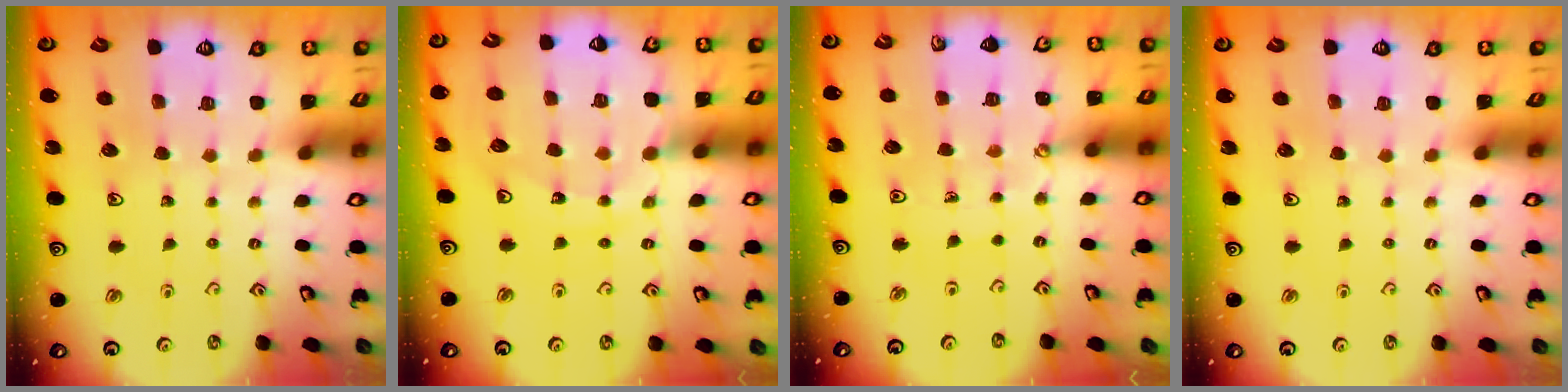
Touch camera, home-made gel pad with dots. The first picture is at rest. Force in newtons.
{"total": 12.4, "press": 12.4, "slide": 1.4}
{"total": 1.0, "press": 1.0, "slide": 0.2}
{"total": 0.0}